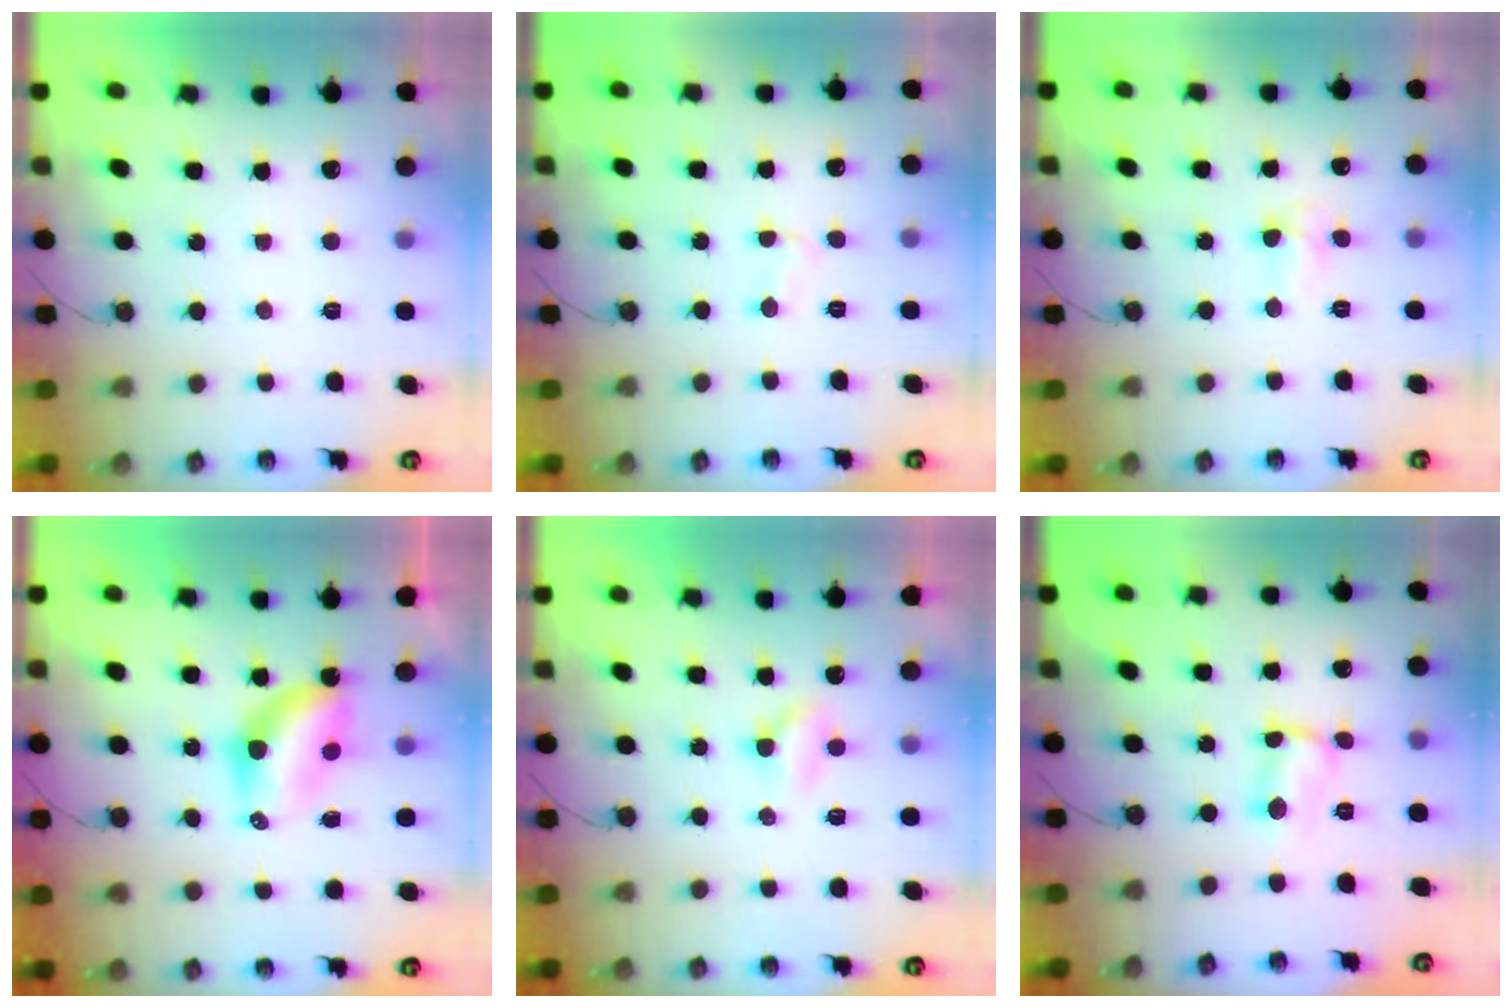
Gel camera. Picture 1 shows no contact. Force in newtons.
{"total": 2.3, "press": 2.3, "slide": 0.2}
{"total": 3.8, "press": 3.7, "slide": 0.8}
{"total": 6.4, "press": 6.4, "slide": 0.2}
{"total": 2.7, "press": 2.6, "slide": 0.4}
{"total": 2.2, "press": 2.2, "slide": 0.1}